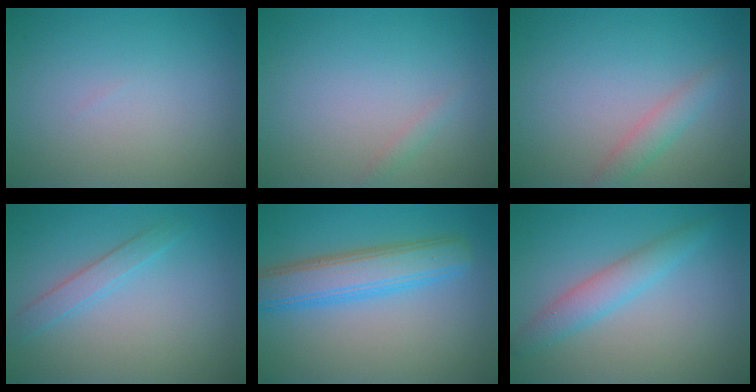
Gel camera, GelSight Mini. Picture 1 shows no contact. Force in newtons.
{"total": 0.7, "press": 0.7, "slide": 0.1}
{"total": 1.9, "press": 1.9, "slide": 0.0}
{"total": 1.8, "press": 1.8, "slide": 0.0}
{"total": 5.5, "press": 5.5, "slide": 0.2}
{"total": 2.8, "press": 2.8, "slide": 0.1}